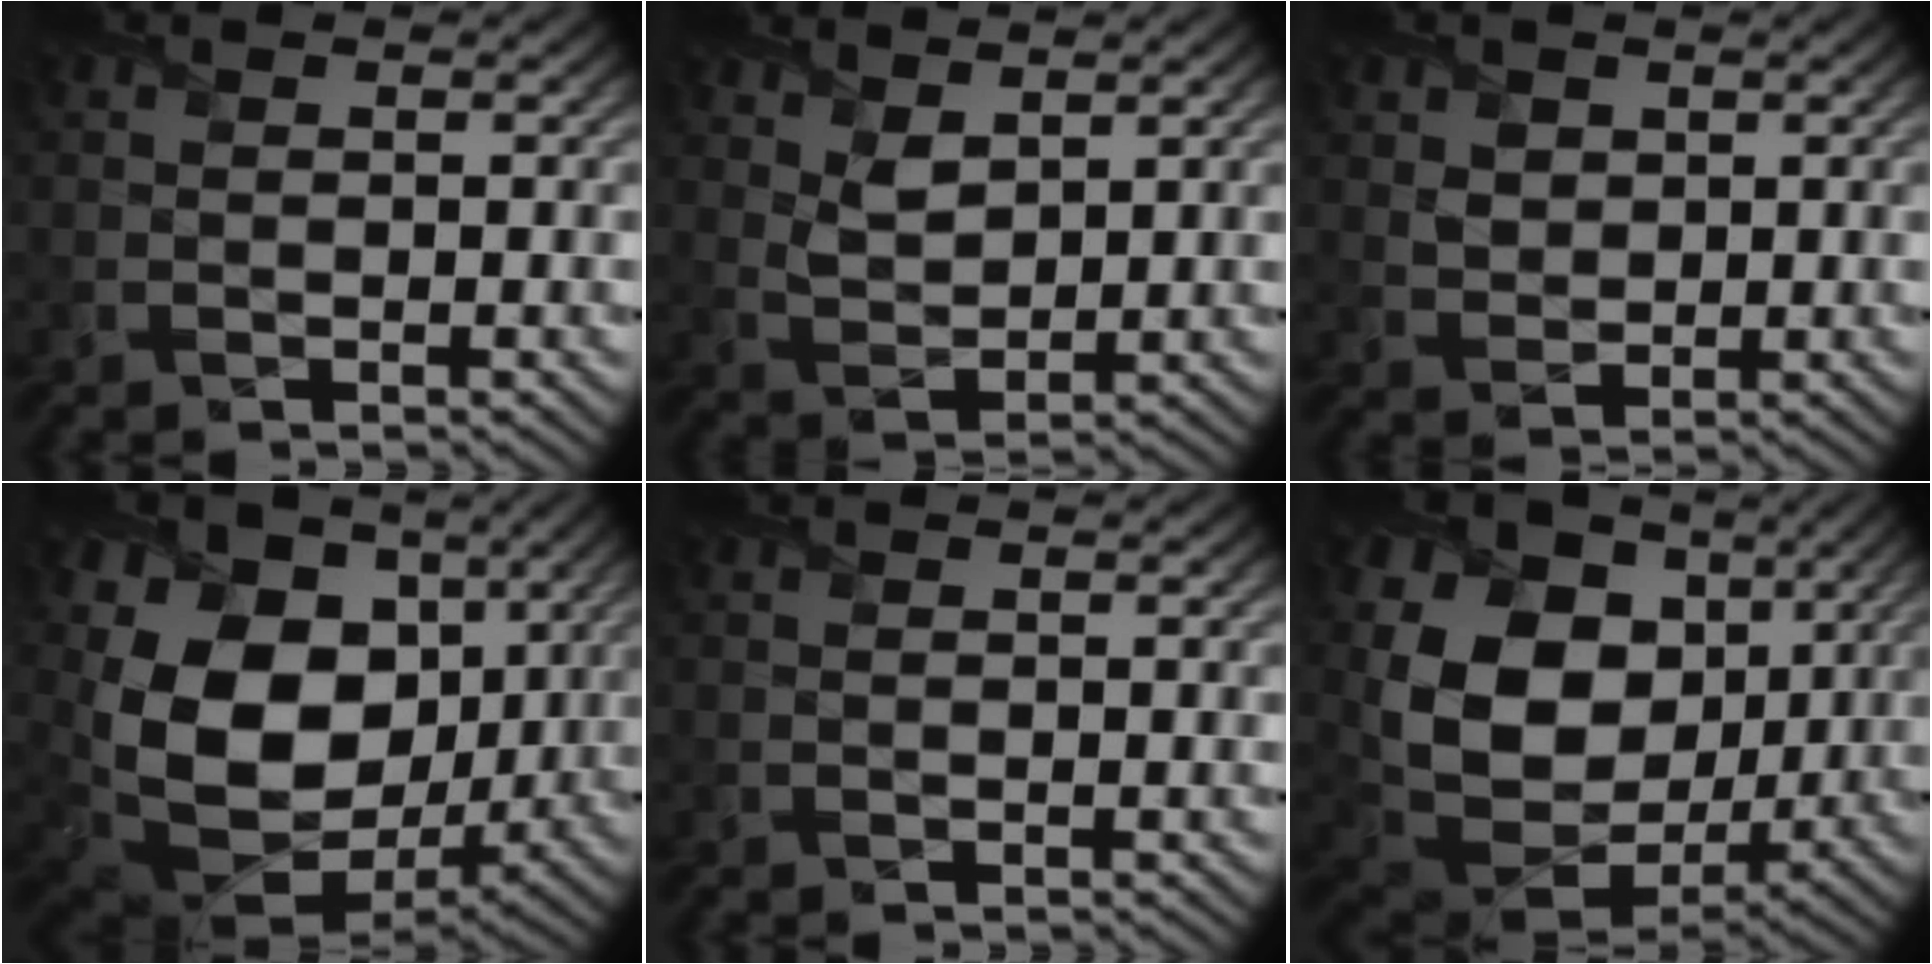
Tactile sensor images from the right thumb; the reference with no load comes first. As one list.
[{"total": 4.1, "force": [2.8, 1.9, 2.3], "torque": [-0.061, -0.005, 0.062]}, {"total": 2.6, "force": [1.3, 2.0, 1.1], "torque": [-0.033, -0.004, 0.025]}, {"total": 18.1, "force": [3.1, 13.4, 11.8], "torque": [-0.265, -0.023, 0.079]}, {"total": 0.0}, {"total": 16.8, "force": [4.4, 12.5, 10.3], "torque": [-0.219, 0.000, 0.100]}]